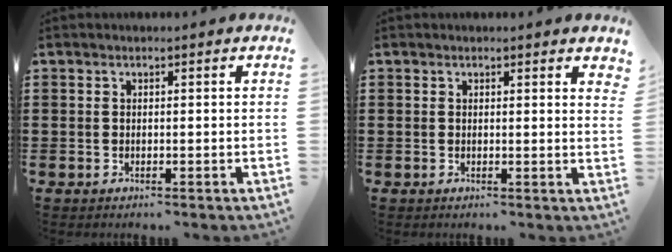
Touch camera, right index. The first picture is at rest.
{"total": 0.8, "force": [0.7, 0.2, 0.4], "torque": [-0.003, 0.000, 0.011]}